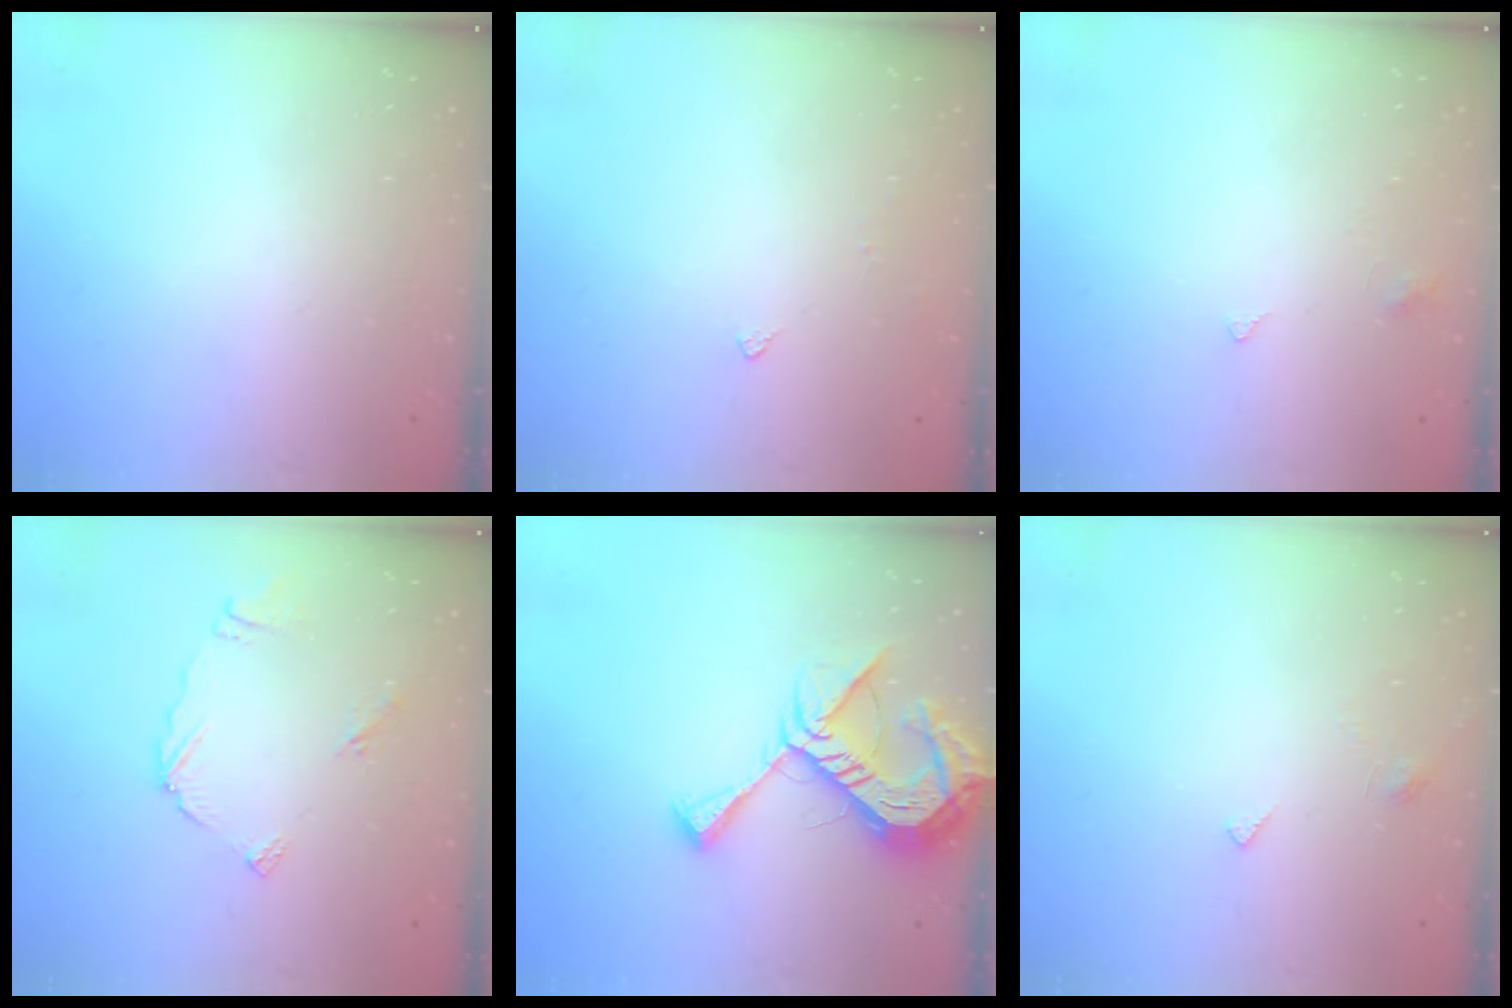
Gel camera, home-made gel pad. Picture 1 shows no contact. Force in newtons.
{"total": 2.9, "press": 2.8, "slide": 0.8}
{"total": 2.8, "press": 2.8, "slide": 0.5}
{"total": 6.4, "press": 6.4, "slide": 0.6}
{"total": 14.7, "press": 14.6, "slide": 1.4}
{"total": 4.9, "press": 4.9, "slide": 0.3}